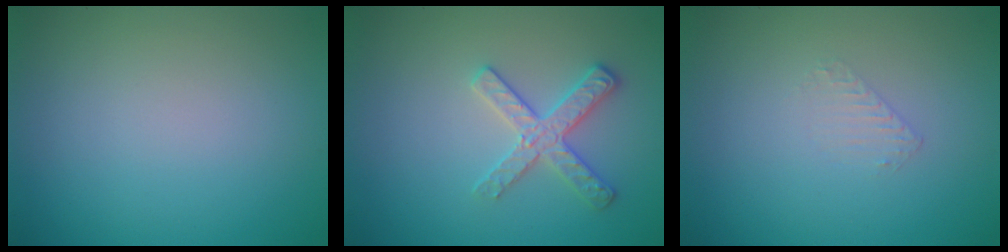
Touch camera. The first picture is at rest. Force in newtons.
{"total": 2.7, "press": 2.6, "slide": 0.5}
{"total": 0.6, "press": 0.4, "slide": 0.5}